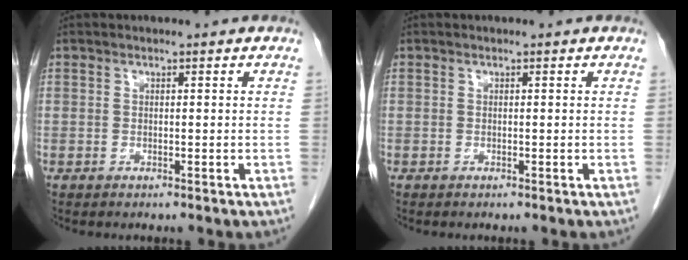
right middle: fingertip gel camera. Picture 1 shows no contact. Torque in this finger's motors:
{"motor_torque": [-0.05, -0.14, -0.01, 0.00]}